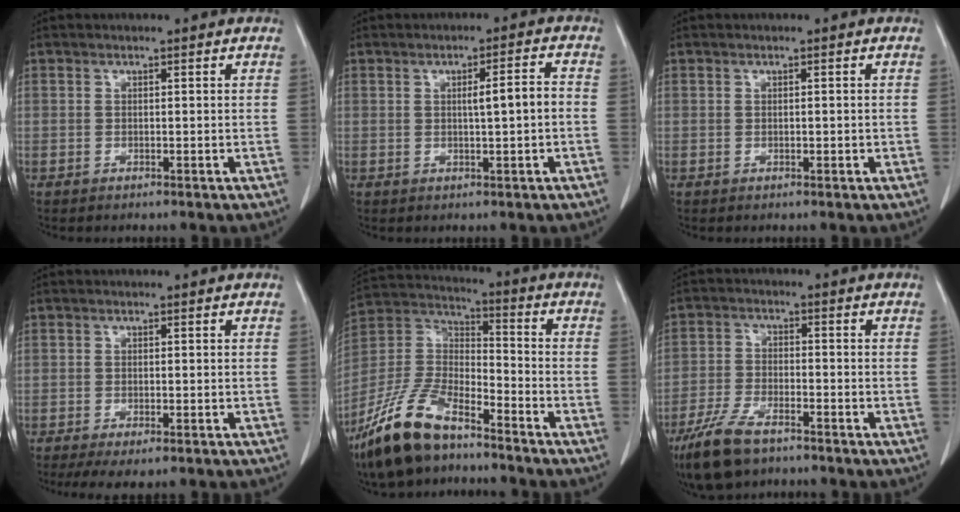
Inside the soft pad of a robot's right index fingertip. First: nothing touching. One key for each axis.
{"total": 4.6, "fx": -0.1, "fy": 0.8, "fz": 4.5, "tx": -0.078, "ty": 0.013, "tz": 0.004}
{"total": 1.1, "fx": -0.2, "fy": 0.6, "fz": 0.9, "tx": -0.022, "ty": 0.001, "tz": 0.001}
{"total": 6.4, "fx": -4.0, "fy": 2.2, "fz": 4.4, "tx": -0.075, "ty": -0.015, "tz": -0.062}
{"total": 17.0, "fx": -12.2, "fy": 5.8, "fz": 10.3, "tx": -0.229, "ty": -0.003, "tz": -0.233}
{"total": 9.6, "fx": -6.8, "fy": 3.5, "fz": 5.9, "tx": -0.130, "ty": -0.015, "tz": -0.127}